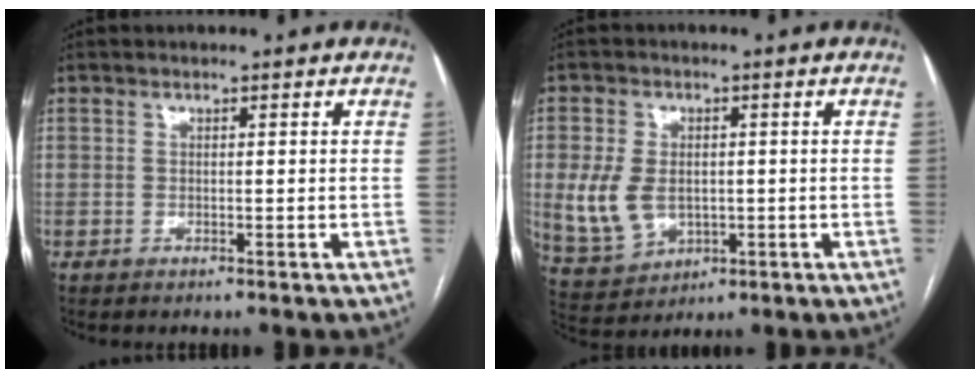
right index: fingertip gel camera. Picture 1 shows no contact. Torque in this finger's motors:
{"motor_torque": [0.31, -0.09, 0.28, 0.10]}